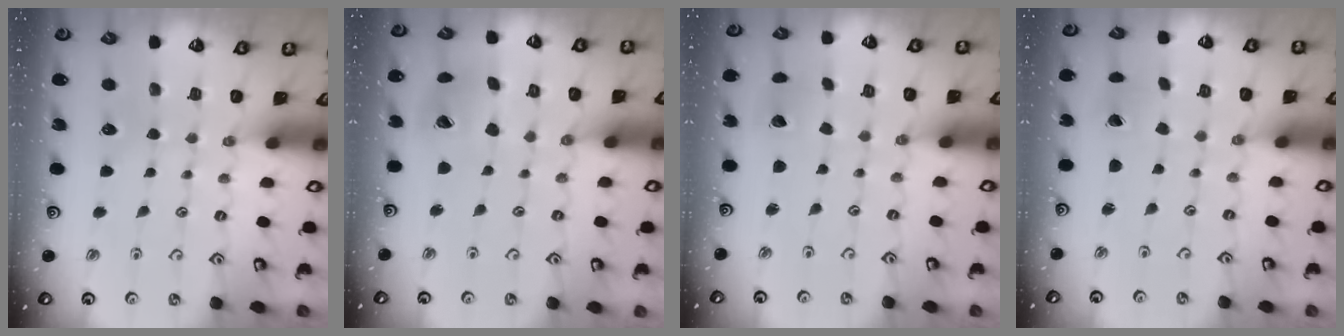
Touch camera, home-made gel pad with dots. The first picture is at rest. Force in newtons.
{"total": 10.8, "press": 10.7, "slide": 1.4}
{"total": 2.3, "press": 2.3, "slide": 0.3}
{"total": 0.7, "press": 0.7, "slide": 0.0}